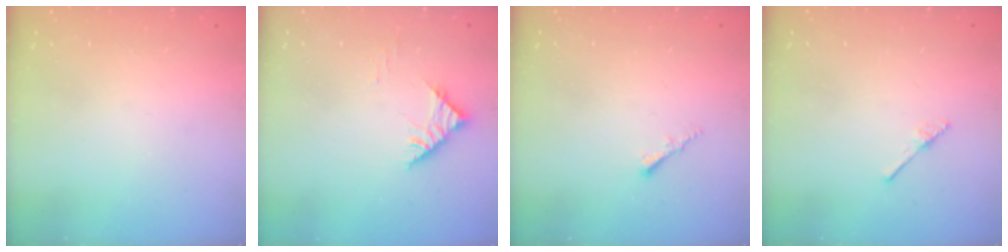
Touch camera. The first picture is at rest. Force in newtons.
{"total": 5.3, "press": 5.3, "slide": 0.2}
{"total": 1.5, "press": 1.5, "slide": 0.4}
{"total": 2.5, "press": 2.4, "slide": 0.3}